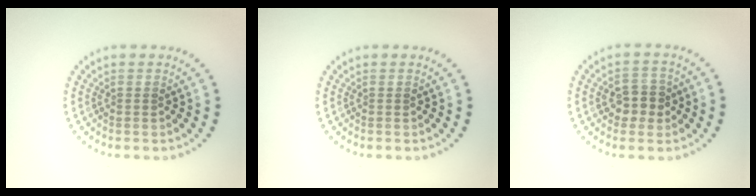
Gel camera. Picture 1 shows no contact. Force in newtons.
{"total": 0.0}
{"total": 2.8, "press": 2.8, "slide": 0.4}